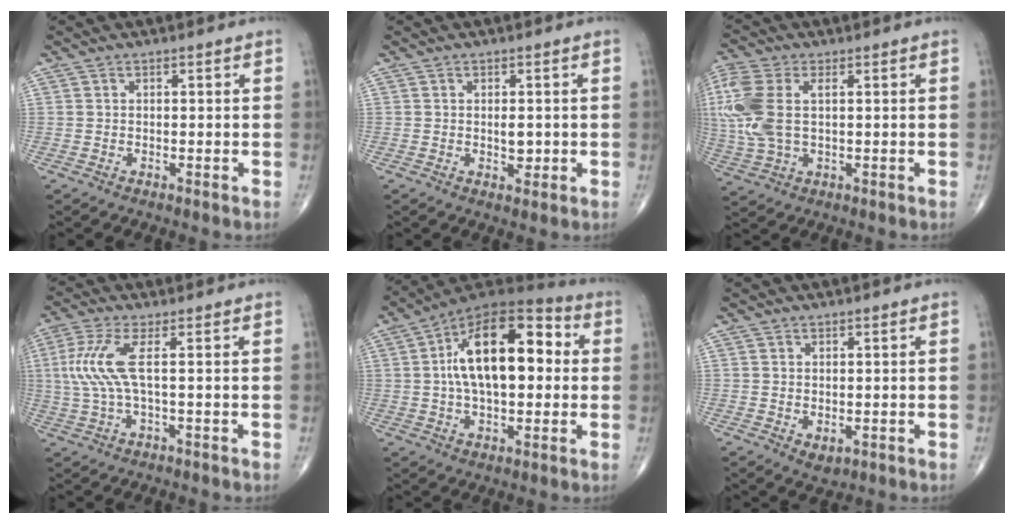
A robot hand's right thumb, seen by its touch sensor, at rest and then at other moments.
{"total": 2.6, "force": [-0.1, 1.4, 2.1], "torque": [-0.026, -0.003, 0.001]}
{"total": 13.1, "force": [2.0, 7.3, 10.6], "torque": [-0.285, 0.015, 0.042]}
{"total": 7.6, "force": [1.0, 1.5, 7.3], "torque": [-0.208, 0.006, 0.019]}
{"total": 20.4, "force": [2.5, 10.4, 17.3], "torque": [-0.263, 0.030, 0.029]}
{"total": 2.3, "force": [-0.3, 1.6, 1.6], "torque": [-0.020, -0.005, 0.005]}